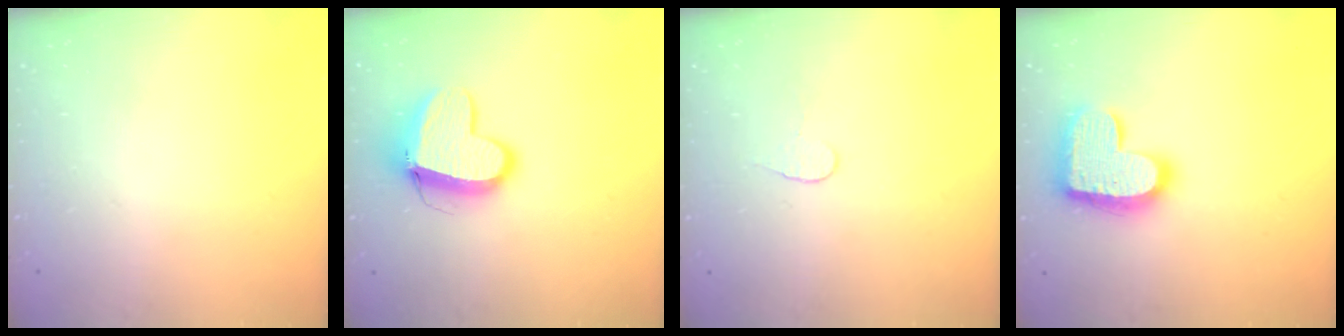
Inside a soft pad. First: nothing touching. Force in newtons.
{"total": 11.7, "press": 11.6, "slide": 1.3}
{"total": 3.9, "press": 3.9, "slide": 0.3}
{"total": 20.1, "press": 20.1, "slide": 1.3}